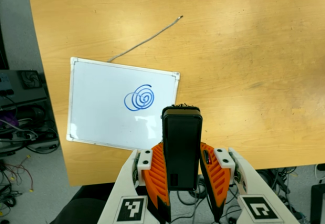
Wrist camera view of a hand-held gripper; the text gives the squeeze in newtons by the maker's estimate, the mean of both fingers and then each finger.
{"total": 5.4, "left": 3.6, "right": 7.2}